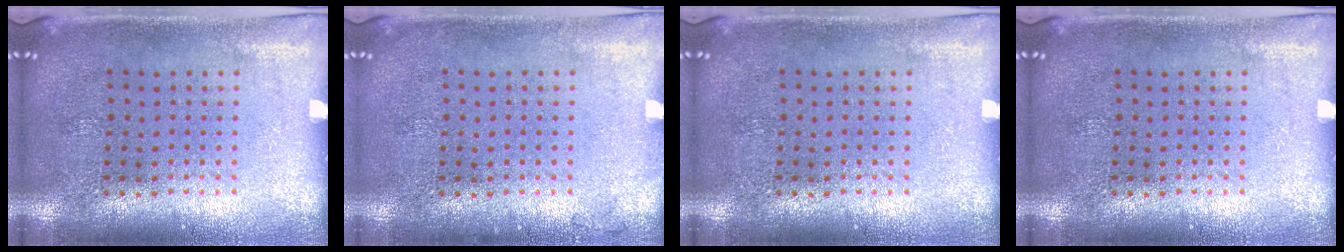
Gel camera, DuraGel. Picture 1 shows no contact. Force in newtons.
{"total": 0.6, "press": 0.5, "slide": 0.1}
{"total": 0.0}
{"total": 0.0}